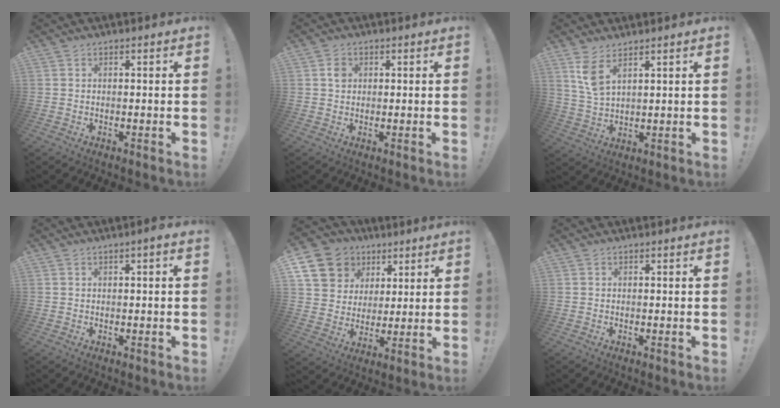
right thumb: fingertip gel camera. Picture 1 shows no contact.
{"total": 2.4, "force": [0.5, 2.1, 1.1], "torque": [-0.003, -0.004, 0.005]}
{"total": 6.3, "force": [4.0, 2.0, 4.4], "torque": [-0.084, -0.021, 0.075]}
{"total": 1.5, "force": [0.1, -0.1, 1.5], "torque": [-0.017, -0.001, -0.001]}
{"total": 13.8, "force": [6.7, 11.2, 4.3], "torque": [-0.069, -0.036, 0.144]}
{"total": 0.0}